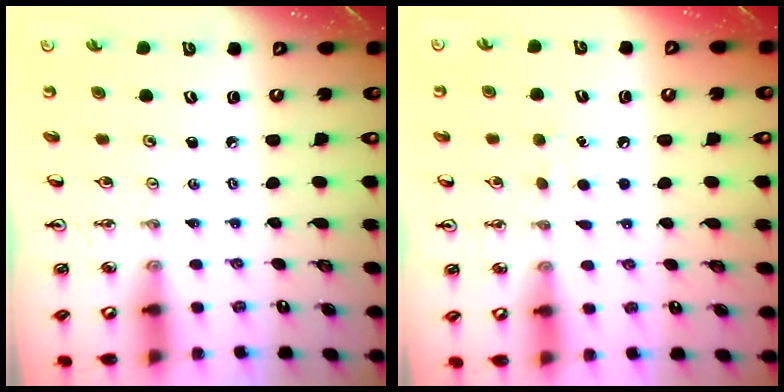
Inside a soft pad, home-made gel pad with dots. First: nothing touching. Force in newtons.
{"total": 6.6, "press": 6.5, "slide": 0.7}